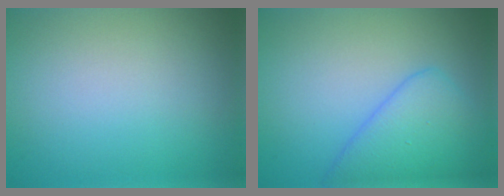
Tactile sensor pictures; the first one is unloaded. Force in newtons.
{"total": 4.9, "press": 4.9, "slide": 0.4}